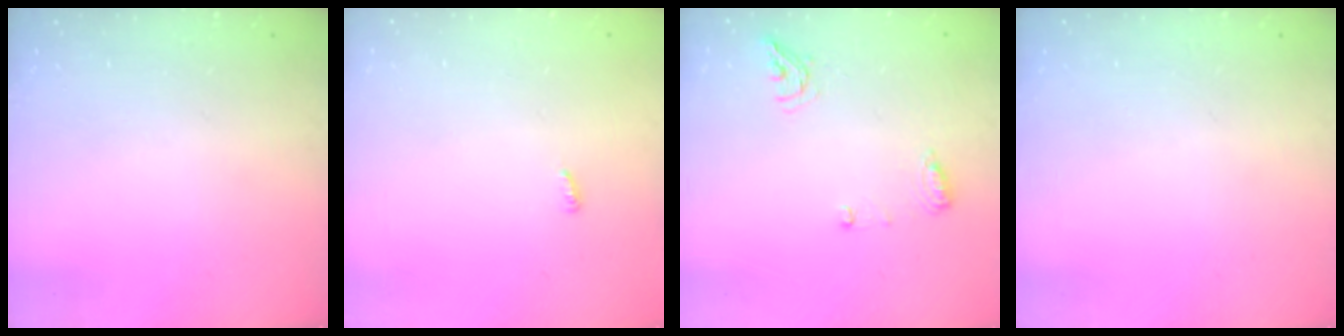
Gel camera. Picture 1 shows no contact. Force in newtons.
{"total": 2.6, "press": 2.6, "slide": 0.2}
{"total": 7.4, "press": 7.4, "slide": 1.0}
{"total": 0.0}